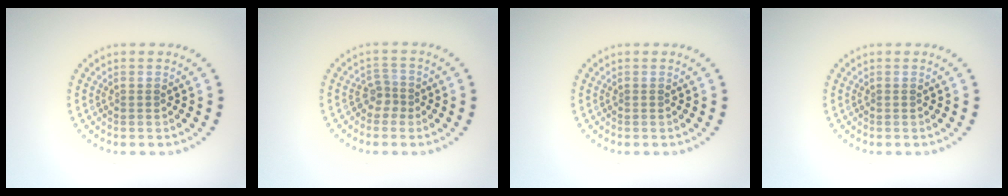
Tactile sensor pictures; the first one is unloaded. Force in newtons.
{"total": 1.9, "press": 1.3, "slide": 1.3}
{"total": 0.0}
{"total": 0.0}